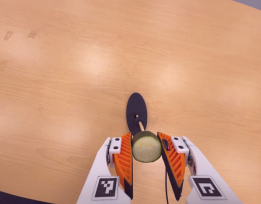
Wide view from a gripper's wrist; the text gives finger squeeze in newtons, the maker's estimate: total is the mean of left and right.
{"total": 9.8, "left": 9.1, "right": 10.5}